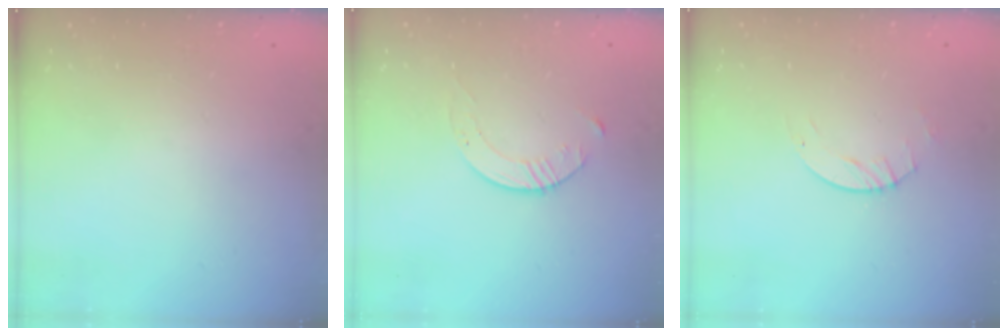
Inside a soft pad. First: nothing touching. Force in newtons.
{"total": 4.2, "press": 4.2, "slide": 0.5}
{"total": 2.8, "press": 2.8, "slide": 0.4}